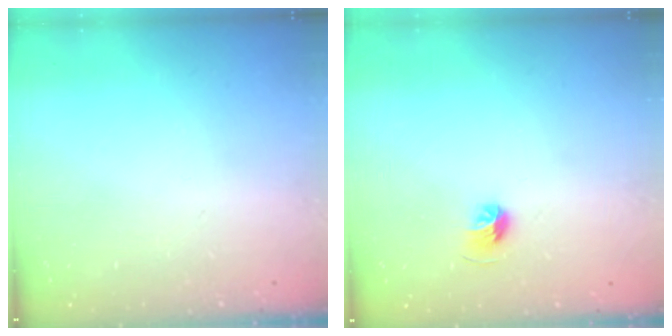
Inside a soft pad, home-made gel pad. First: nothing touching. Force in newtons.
{"total": 5.4, "press": 5.2, "slide": 1.2}